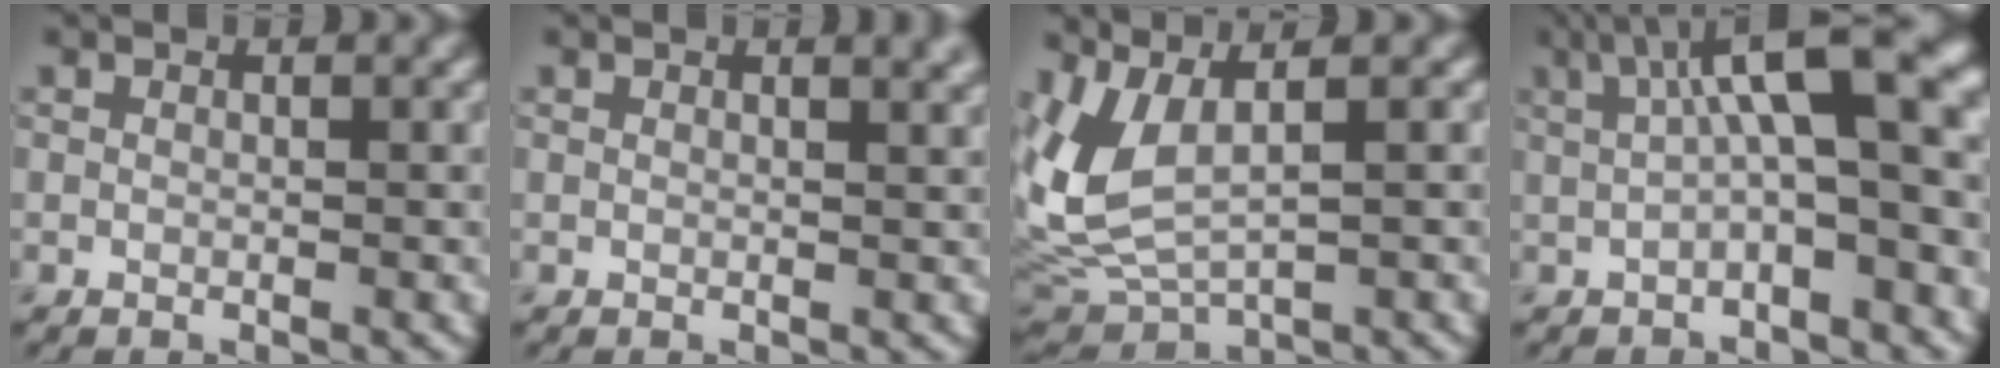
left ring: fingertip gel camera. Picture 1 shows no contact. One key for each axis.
{"total": 1.9, "fx": 1.2, "fy": 0.7, "fz": 1.2, "tx": -0.008, "ty": 0.003, "tz": 0.011}
{"total": 5.7, "fx": 1.8, "fy": 2.4, "fz": 4.8, "tx": -0.127, "ty": -0.007, "tz": 0.045}
{"total": 9.3, "fx": 2.1, "fy": 2.8, "fz": 8.6, "tx": -0.122, "ty": 0.024, "tz": 0.026}